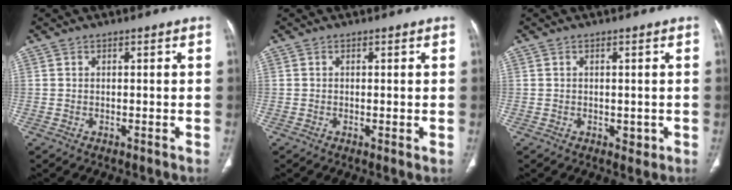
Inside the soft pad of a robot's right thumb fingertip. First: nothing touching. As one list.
[{"total": 1.0, "force": [-0.1, 0.2, 1.0], "torque": [-0.021, -0.006, -0.001]}, {"total": 1.5, "force": [-0.1, 1.1, 1.0], "torque": [-0.009, -0.002, 0.002]}]